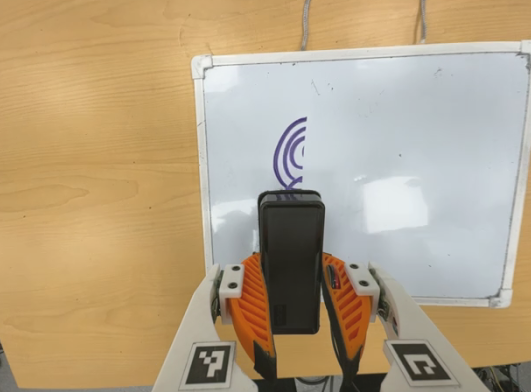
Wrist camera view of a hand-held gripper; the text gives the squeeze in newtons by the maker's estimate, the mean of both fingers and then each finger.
{"total": 8.2, "left": 6.2, "right": 10.3}